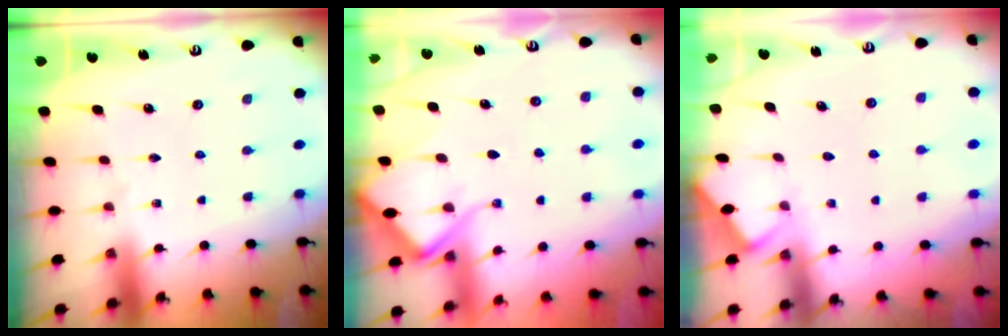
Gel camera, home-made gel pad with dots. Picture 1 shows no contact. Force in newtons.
{"total": 7.7, "press": 7.6, "slide": 0.9}
{"total": 2.8, "press": 2.8, "slide": 0.3}